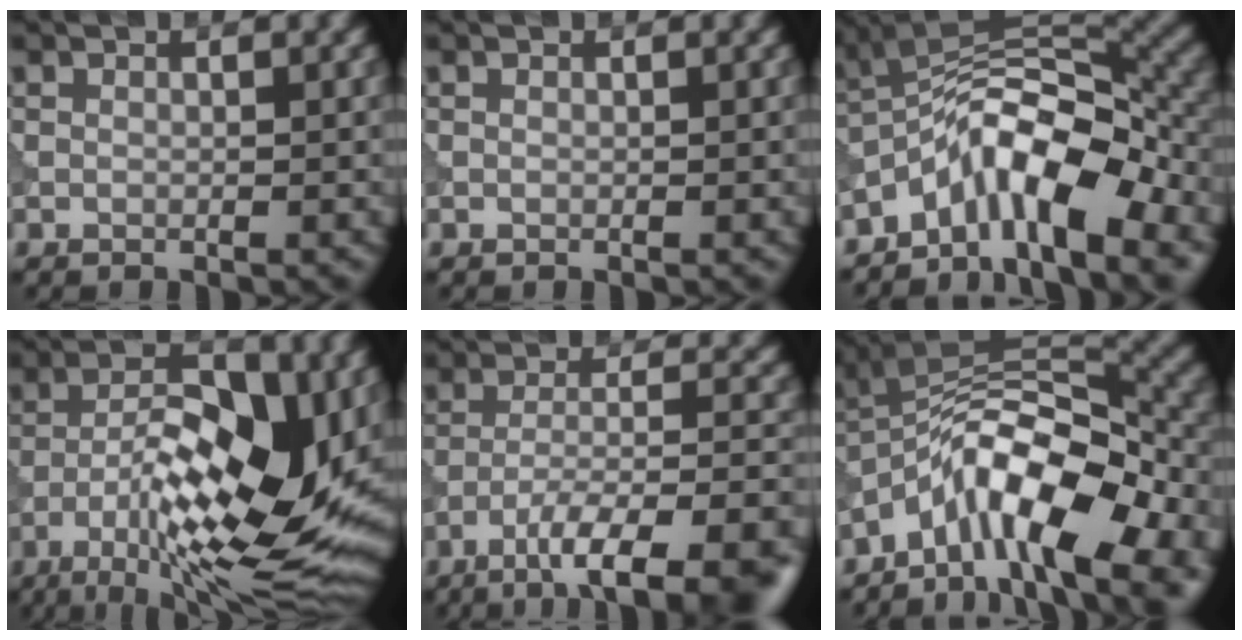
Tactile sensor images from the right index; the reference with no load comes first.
{"total": 0.0}
{"total": 9.2, "force": [-5.5, 2.6, 6.9], "torque": [-0.109, 0.015, -0.110]}
{"total": 15.7, "force": [-4.8, 5.4, 13.9], "torque": [-0.211, 0.013, -0.081]}
{"total": 11.9, "force": [-8.4, 2.7, 8.0], "torque": [-0.124, -0.007, -0.118]}
{"total": 13.5, "force": [-7.2, 5.0, 10.2], "torque": [-0.163, 0.013, -0.125]}